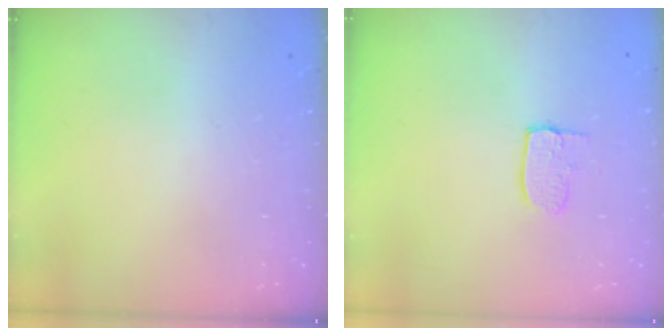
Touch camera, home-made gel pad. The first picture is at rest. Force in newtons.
{"total": 6.5, "press": 6.5, "slide": 0.6}